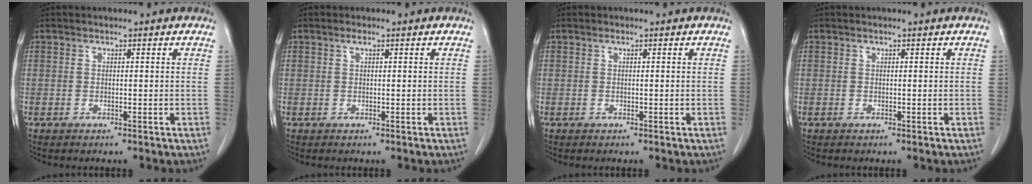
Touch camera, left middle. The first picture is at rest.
{"total": 0.6, "force": [0.3, 0.1, 0.5], "torque": [-0.010, 0.002, 0.005]}
{"total": 0.0}
{"total": 0.0}